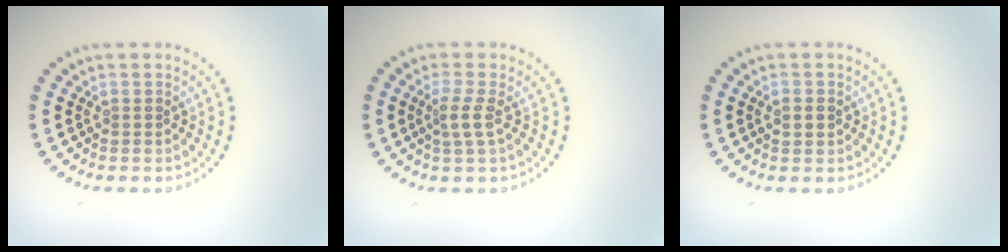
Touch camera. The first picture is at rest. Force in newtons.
{"total": 1.8, "press": 1.2, "slide": 1.3}
{"total": 1.7, "press": 1.7, "slide": 0.1}